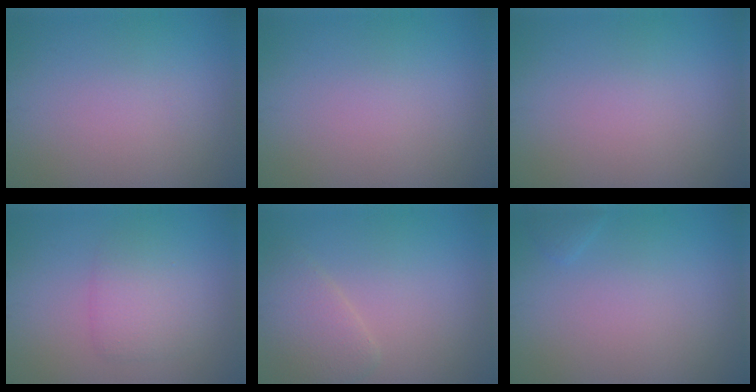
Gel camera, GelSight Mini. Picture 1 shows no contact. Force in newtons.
{"total": 0.0}
{"total": 0.0}
{"total": 2.5, "press": 2.5, "slide": 0.3}
{"total": 2.9, "press": 2.8, "slide": 0.4}
{"total": 0.6, "press": 0.6, "slide": 0.1}